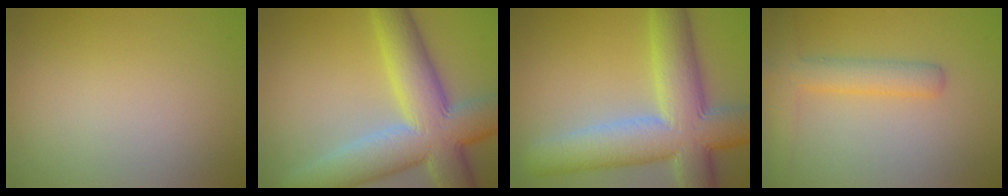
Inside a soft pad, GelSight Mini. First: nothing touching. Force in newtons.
{"total": 11.4, "press": 11.4, "slide": 0.7}
{"total": 11.4, "press": 11.3, "slide": 0.8}
{"total": 3.3, "press": 3.3, "slide": 0.2}